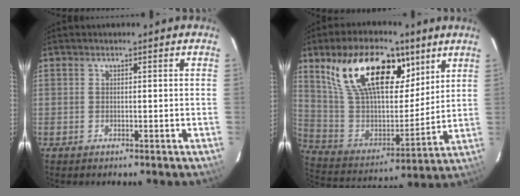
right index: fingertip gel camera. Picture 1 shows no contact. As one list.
[{"total": 24.2, "force": [12.6, 12.1, 16.7], "torque": [-0.316, 0.029, 0.234]}]